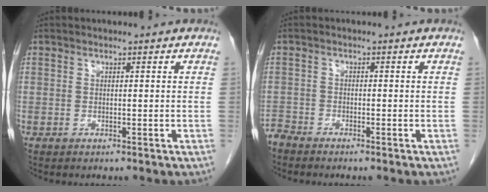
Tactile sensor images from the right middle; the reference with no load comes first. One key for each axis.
{"total": 1.9, "fx": -1.9, "fy": 0.1, "fz": -0.1, "tx": 0.005, "ty": -0.006, "tz": -0.039}